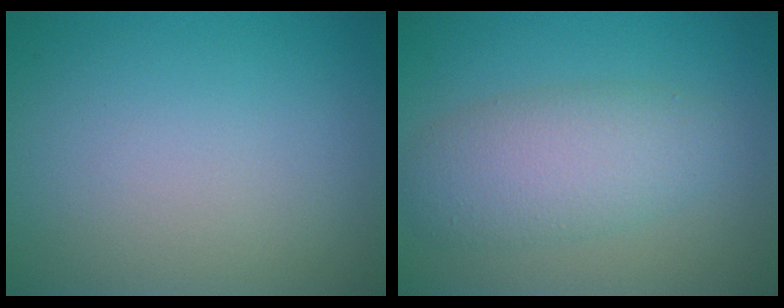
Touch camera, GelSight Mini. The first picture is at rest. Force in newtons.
{"total": 4.9, "press": 4.9, "slide": 0.4}